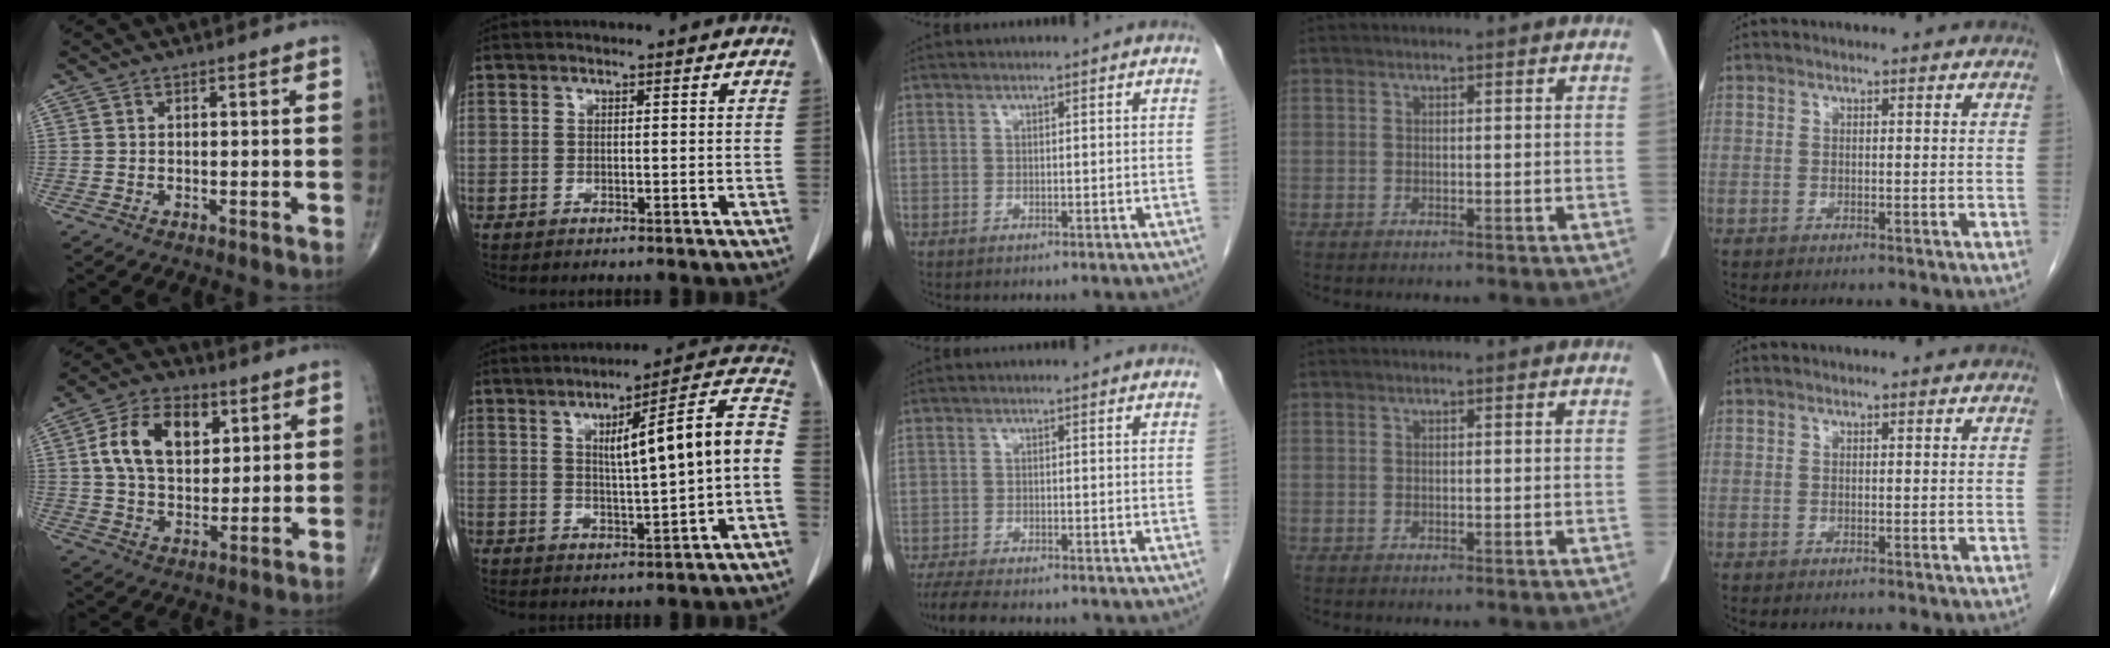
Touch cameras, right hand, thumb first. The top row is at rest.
{"thumb": {"total": 13.4, "force": [4.1, 8.5, 9.6], "torque": [-0.143, -0.003, 0.070]}, "index": {"total": 13.9, "force": [0.6, 0.9, 13.9], "torque": [-0.189, 0.032, 0.009]}, "middle": {"total": 7.4, "force": [-6.2, 1.6, 3.7], "torque": [-0.061, -0.016, -0.098]}}